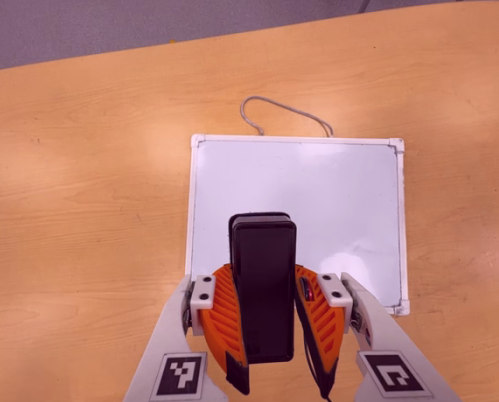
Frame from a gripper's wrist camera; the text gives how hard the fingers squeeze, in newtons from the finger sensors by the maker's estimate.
{"total": 6.8, "left": 6.0, "right": 7.7}